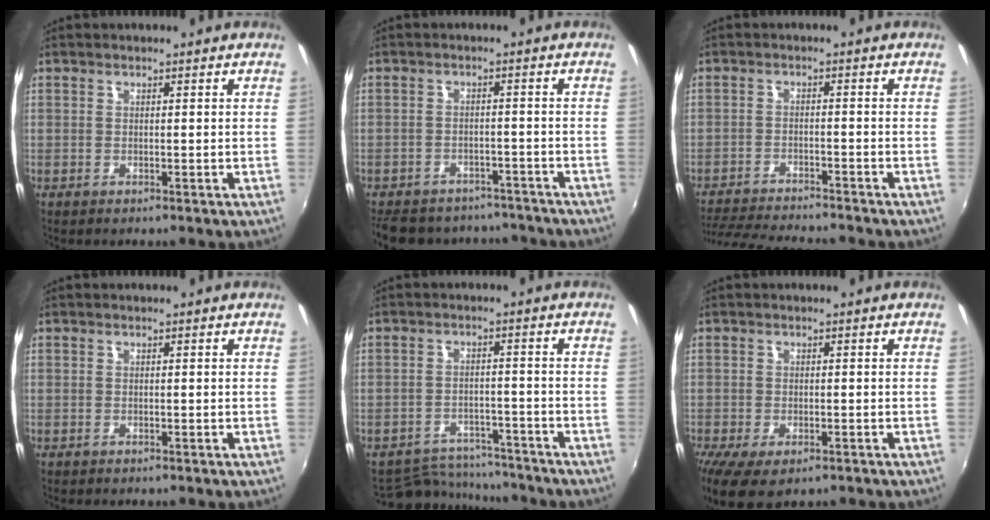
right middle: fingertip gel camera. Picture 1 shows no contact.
{"total": 16.5, "force": [-13.9, 7.1, 5.5], "torque": [-0.128, 0.014, -0.181]}
{"total": 11.8, "force": [-10.9, 1.1, 4.4], "torque": [-0.107, -0.019, -0.176]}
{"total": 0.0}
{"total": 10.1, "force": [-9.4, 3.4, 1.5], "torque": [-0.047, 0.013, -0.133]}
{"total": 7.5, "force": [-4.5, 3.4, 5.0], "torque": [-0.112, -0.037, -0.073]}